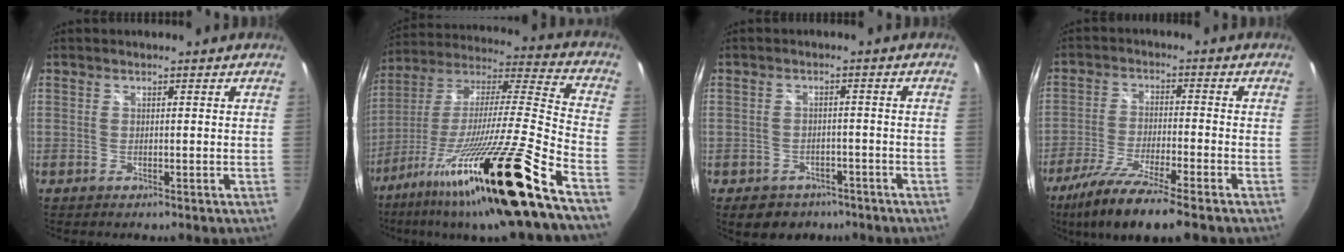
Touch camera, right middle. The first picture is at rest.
{"total": 30.1, "force": [-19.4, -0.7, 23.0], "torque": [-0.368, -0.060, -0.332]}
{"total": 7.2, "force": [-4.8, 4.9, 2.3], "torque": [-0.052, 0.007, -0.057]}
{"total": 13.2, "force": [-9.8, 1.1, 8.8], "torque": [-0.188, -0.034, -0.175]}